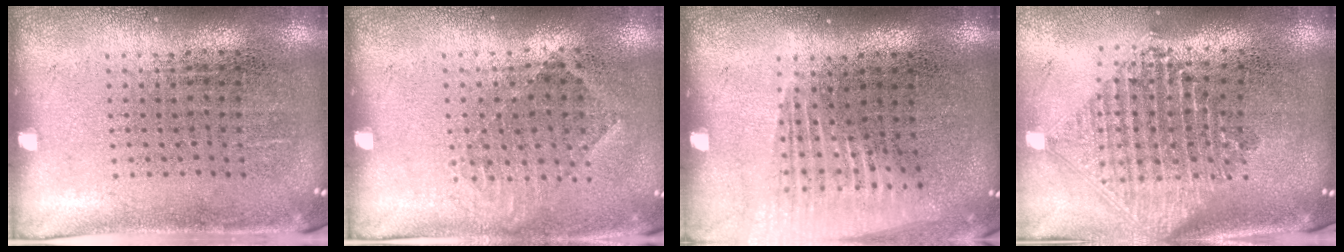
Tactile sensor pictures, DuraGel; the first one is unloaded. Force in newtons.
{"total": 0.8, "press": 0.7, "slide": 0.4}
{"total": 1.4, "press": 1.3, "slide": 0.6}
{"total": 2.2, "press": 1.7, "slide": 1.4}